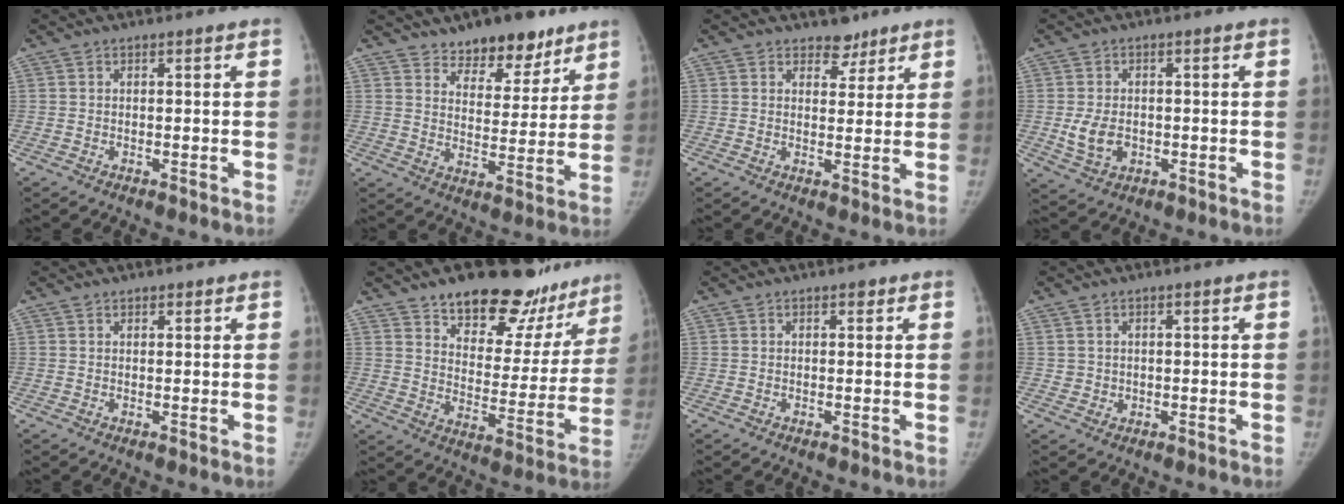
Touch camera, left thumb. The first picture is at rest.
{"total": 11.6, "force": [8.7, 5.8, 5.0], "torque": [-0.030, -0.056, 0.137]}
{"total": 3.7, "force": [2.9, 2.2, 0.6], "torque": [0.016, -0.019, 0.041]}
{"total": 5.8, "force": [-0.7, 4.2, 3.9], "torque": [-0.064, -0.003, -0.005]}
{"total": 1.0, "force": [0.8, 0.5, 0.3], "torque": [0.004, -0.005, 0.009]}
{"total": 24.1, "force": [18.5, 11.4, 10.5], "torque": [-0.094, -0.100, 0.256]}
{"total": 0.9, "force": [0.5, 0.5, 0.5], "torque": [-0.002, -0.002, 0.005]}
{"total": 1.6, "force": [0.5, 1.5, 0.2], "torque": [0.008, -0.002, 0.008]}